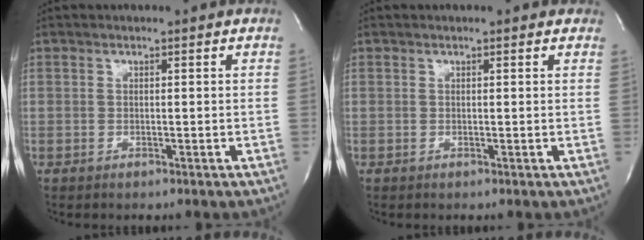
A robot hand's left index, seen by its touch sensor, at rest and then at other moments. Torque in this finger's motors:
{"motor_torque": [0.27, -0.58, 0.11, 0.02]}